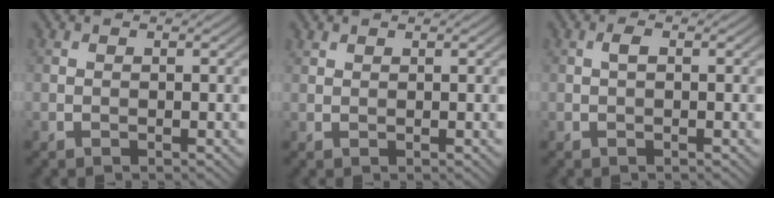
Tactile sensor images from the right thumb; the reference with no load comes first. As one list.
[{"total": 1.0, "force": [0.8, 0.4, 0.2], "torque": [-0.008, 0.001, 0.020]}, {"total": 1.0, "force": [0.1, 0.4, 1.0], "torque": [-0.021, 0.004, 0.001]}]